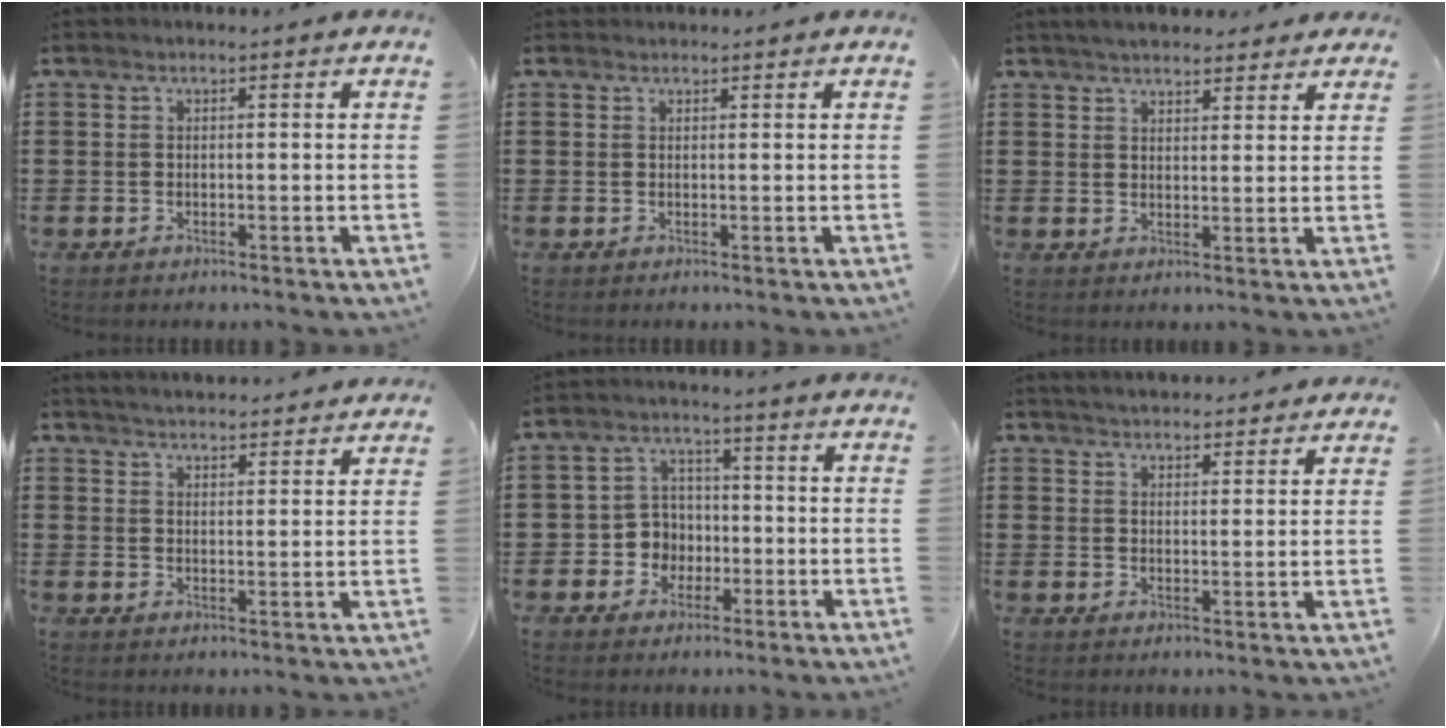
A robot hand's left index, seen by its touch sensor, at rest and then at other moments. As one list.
[{"total": 0.6, "force": [0.5, 0.2, 0.0], "torque": [-0.001, 0.001, 0.011]}, {"total": 3.9, "force": [3.6, 1.0, 0.9], "torque": [-0.027, -0.002, 0.068]}, {"total": 3.5, "force": [3.5, -0.3, 0.2], "torque": [-0.015, -0.016, 0.062]}, {"total": 5.0, "force": [-1.2, 4.6, 1.4], "torque": [-0.040, 0.012, -0.023]}, {"total": 3.3, "force": [3.3, 0.1, 0.2], "torque": [-0.014, -0.011, 0.061]}]